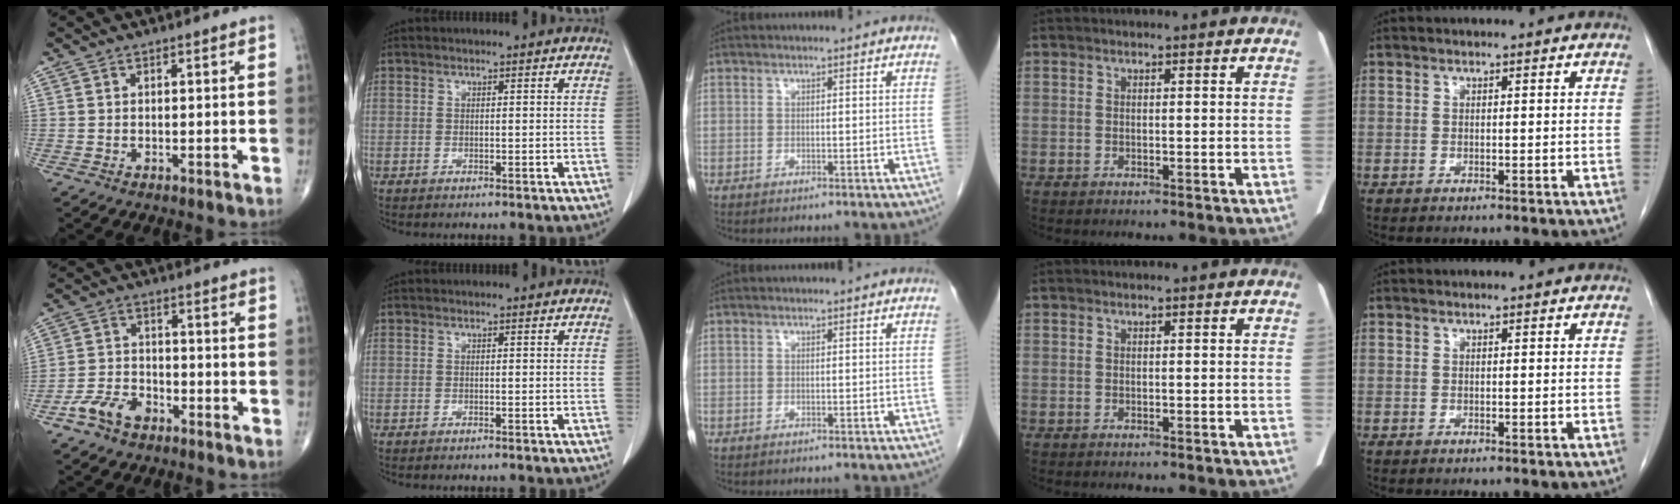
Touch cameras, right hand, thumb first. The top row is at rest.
{"thumb": {"total": 6.7, "force": [-4.0, 4.1, 3.4], "torque": [-0.055, 0.027, -0.075]}}